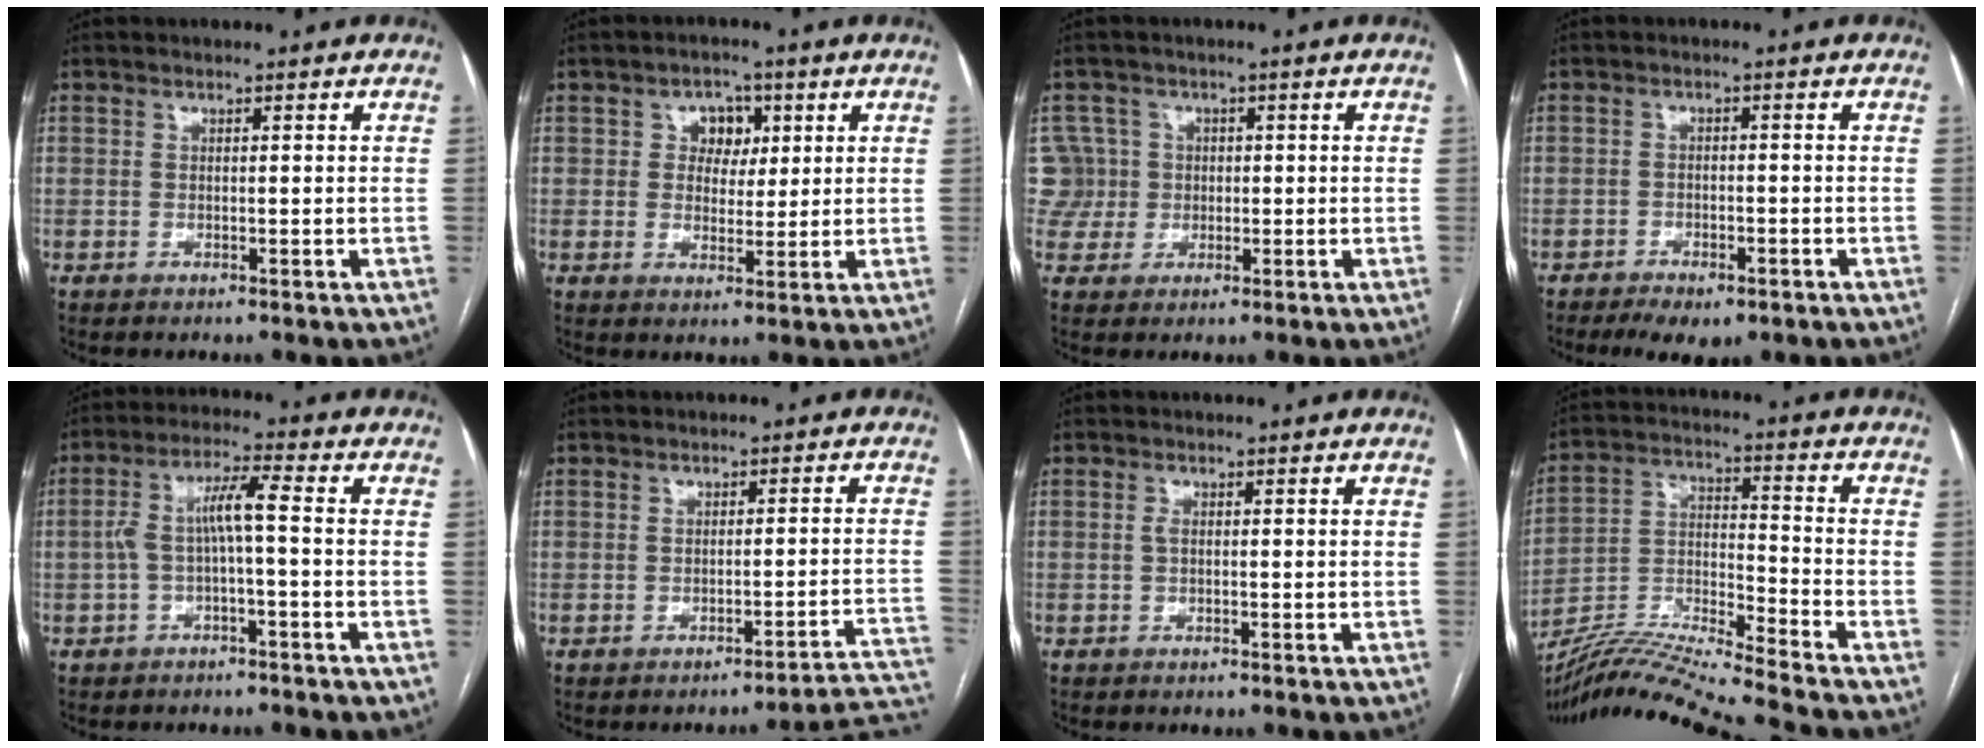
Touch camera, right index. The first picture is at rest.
{"total": 4.9, "force": [1.4, 3.9, 2.6], "torque": [-0.034, 0.014, 0.024]}
{"total": 6.2, "force": [0.4, 6.2, -0.4], "torque": [0.012, 0.034, 0.016]}
{"total": 7.1, "force": [-5.0, 3.3, 3.7], "torque": [-0.056, 0.001, -0.069]}
{"total": 6.3, "force": [-1.0, 0.8, 6.1], "torque": [-0.123, 0.033, -0.015]}
{"total": 7.2, "force": [-6.7, -0.1, 2.5], "torque": [-0.001, 0.023, -0.076]}
{"total": 0.7, "force": [-0.2, 0.3, 0.5], "torque": [-0.011, 0.003, -0.007]}
{"total": 17.0, "force": [-15.6, -1.8, 6.6], "torque": [-0.126, 0.001, -0.280]}